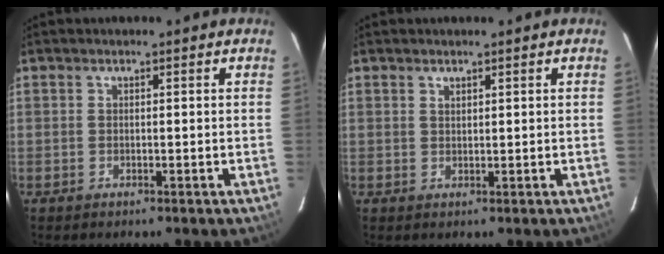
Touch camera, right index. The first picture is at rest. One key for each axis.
{"total": 0.9, "fx": 0.8, "fy": 0.4, "fz": 0.3, "tx": -0.004, "ty": 0.001, "tz": 0.014}